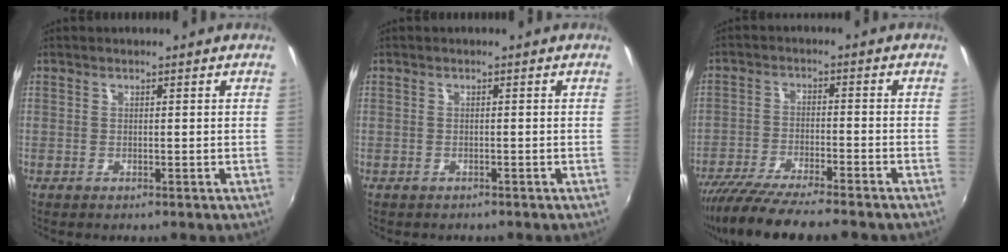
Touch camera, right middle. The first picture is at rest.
{"total": 1.1, "force": [-0.8, 0.8, 0.0], "torque": [-0.006, -0.002, -0.011]}
{"total": 13.8, "force": [-11.9, 1.3, 6.9], "torque": [-0.144, -0.038, -0.198]}